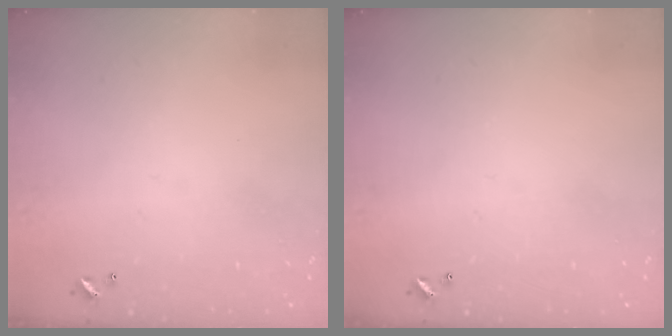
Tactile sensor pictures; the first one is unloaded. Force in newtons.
{"total": 0.0}